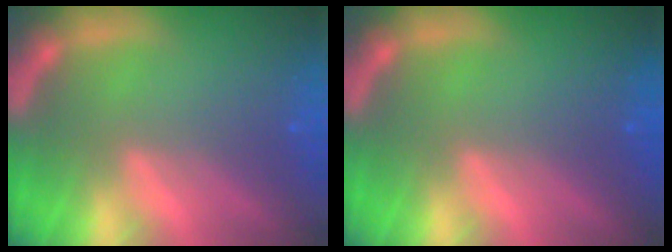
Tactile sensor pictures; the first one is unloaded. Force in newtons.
{"total": 0.0}